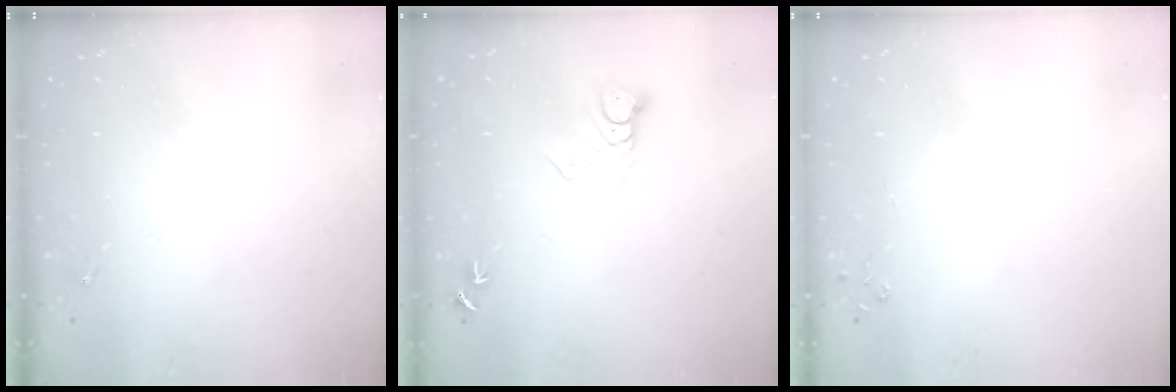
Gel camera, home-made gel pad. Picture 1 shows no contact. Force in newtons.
{"total": 5.1, "press": 5.1, "slide": 0.3}
{"total": 2.7, "press": 2.7, "slide": 0.3}